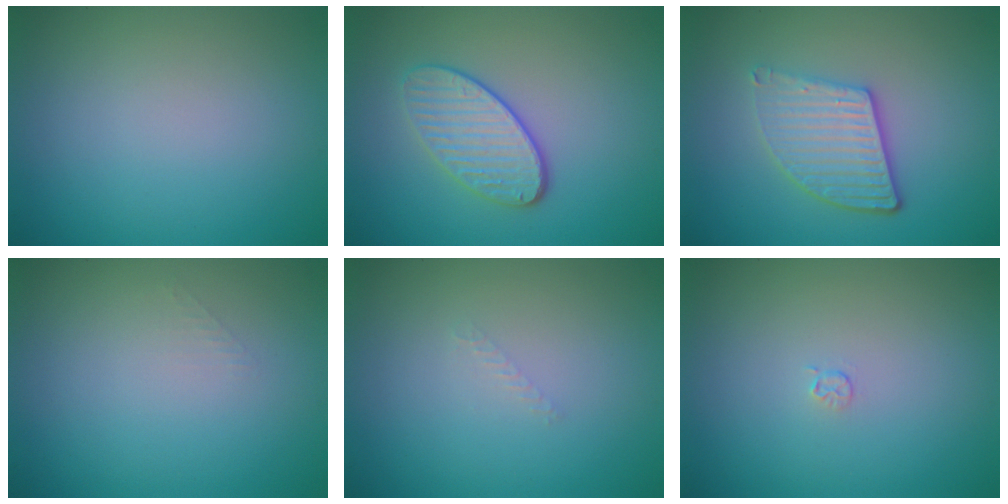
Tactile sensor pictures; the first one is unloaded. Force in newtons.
{"total": 3.7, "press": 3.2, "slide": 1.7}
{"total": 4.3, "press": 3.5, "slide": 2.6}
{"total": 0.6, "press": 0.6, "slide": 0.0}
{"total": 0.6, "press": 0.6, "slide": 0.1}
{"total": 0.6, "press": 0.3, "slide": 0.6}